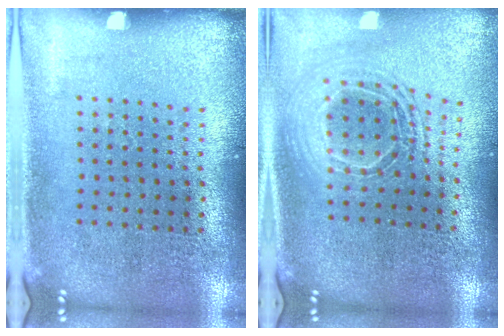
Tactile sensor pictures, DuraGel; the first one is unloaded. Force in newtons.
{"total": 1.8, "press": 1.5, "slide": 1.1}